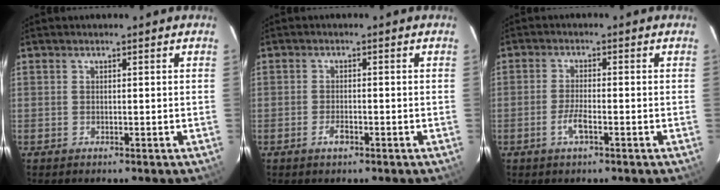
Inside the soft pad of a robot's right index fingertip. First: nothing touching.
{"total": 2.2, "force": [-1.3, 1.1, 1.5], "torque": [-0.030, -0.002, -0.023]}
{"total": 3.4, "force": [-1.7, 0.8, 2.9], "torque": [-0.063, -0.004, -0.034]}